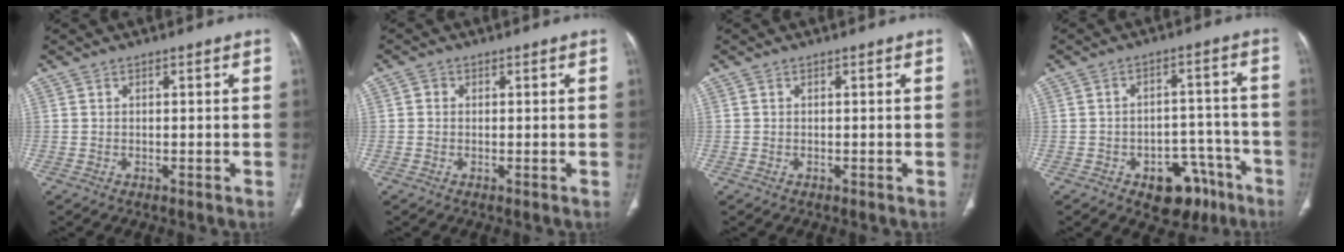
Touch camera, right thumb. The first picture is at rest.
{"total": 1.1, "force": [0.1, 1.0, 0.4], "torque": [-0.003, 0.003, -0.001]}
{"total": 0.0}
{"total": 11.0, "force": [-6.4, 6.8, 5.7], "torque": [-0.034, 0.053, -0.080]}